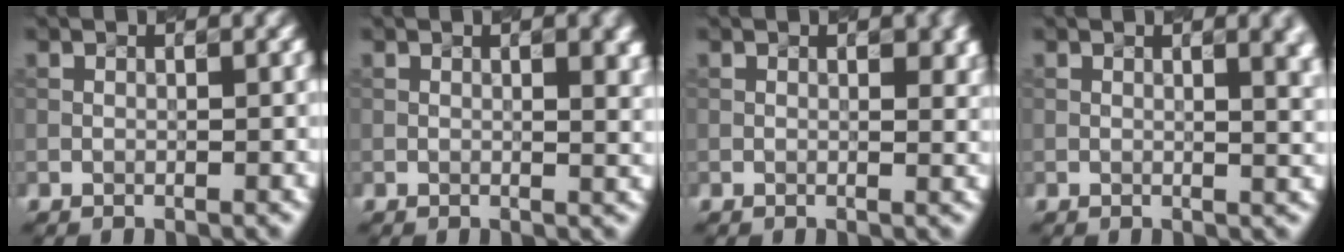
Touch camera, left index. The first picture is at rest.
{"total": 4.6, "force": [1.3, 2.1, 3.9], "torque": [-0.021, 0.013, 0.020]}
{"total": 2.4, "force": [0.9, 1.0, 2.0], "torque": [-0.019, 0.003, 0.018]}
{"total": 5.2, "force": [1.7, 2.4, 4.4], "torque": [-0.017, 0.012, 0.022]}